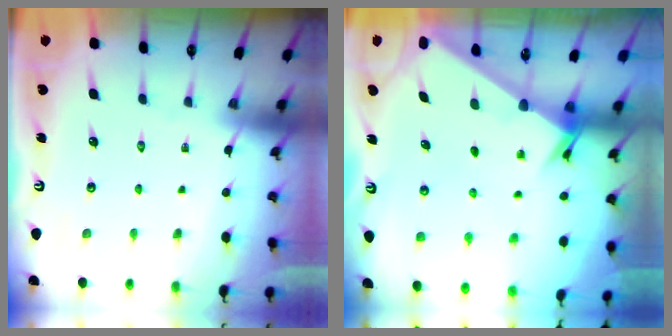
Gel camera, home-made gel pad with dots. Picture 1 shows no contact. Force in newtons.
{"total": 2.2, "press": 2.1, "slide": 0.3}